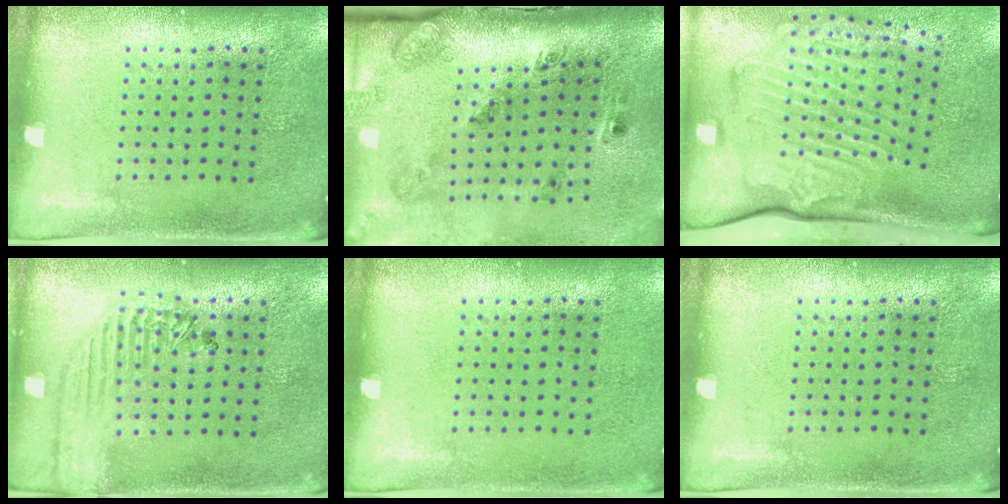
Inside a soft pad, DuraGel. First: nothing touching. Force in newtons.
{"total": 2.9, "press": 1.8, "slide": 2.3}
{"total": 3.6, "press": 2.5, "slide": 2.6}
{"total": 1.8, "press": 1.7, "slide": 0.6}
{"total": 0.0}
{"total": 0.0}